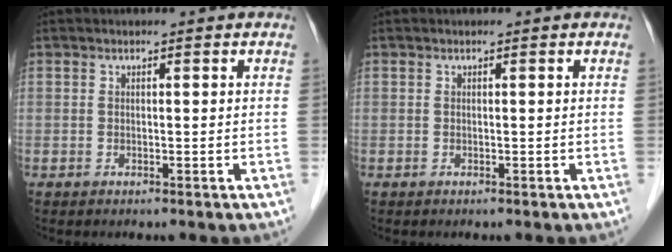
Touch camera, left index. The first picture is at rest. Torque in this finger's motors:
{"motor_torque": [0.02, 0.00, 0.01, 0.00]}